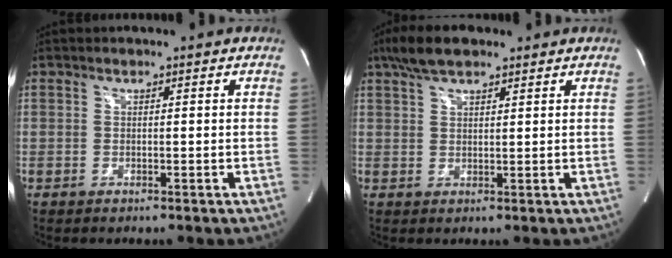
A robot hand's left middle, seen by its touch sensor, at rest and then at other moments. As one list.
[{"total": 5.8, "force": [4.3, 2.0, 3.4], "torque": [-0.076, 0.018, 0.080]}]